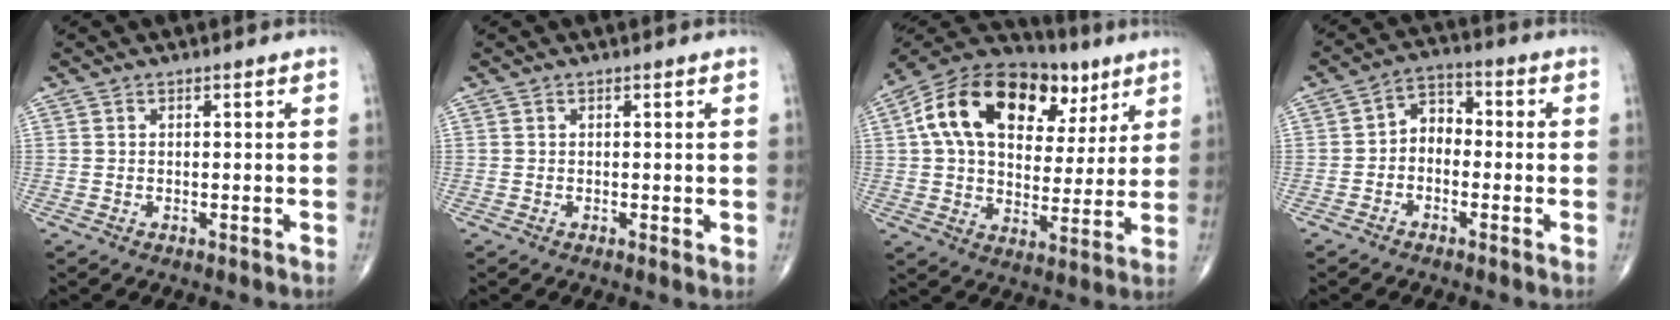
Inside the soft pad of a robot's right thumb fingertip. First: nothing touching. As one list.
[{"total": 0.6, "force": [0.0, 0.2, 0.6], "torque": [-0.003, -0.001, -0.002]}, {"total": 24.8, "force": [9.4, 15.1, 17.3], "torque": [-0.265, 0.021, 0.147]}, {"total": 5.4, "force": [-1.0, 4.0, 3.5], "torque": [-0.035, 0.027, -0.035]}]